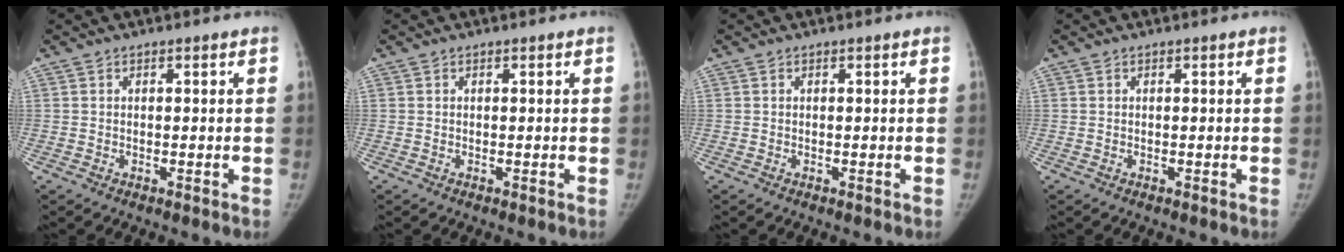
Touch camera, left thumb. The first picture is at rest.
{"total": 0.0}
{"total": 0.0}
{"total": 0.0}